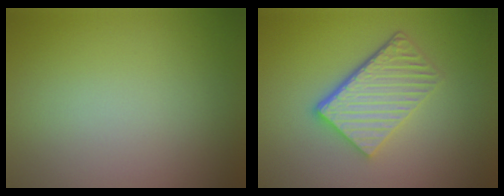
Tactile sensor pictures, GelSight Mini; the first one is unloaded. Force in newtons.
{"total": 5.3, "press": 3.8, "slide": 3.7}